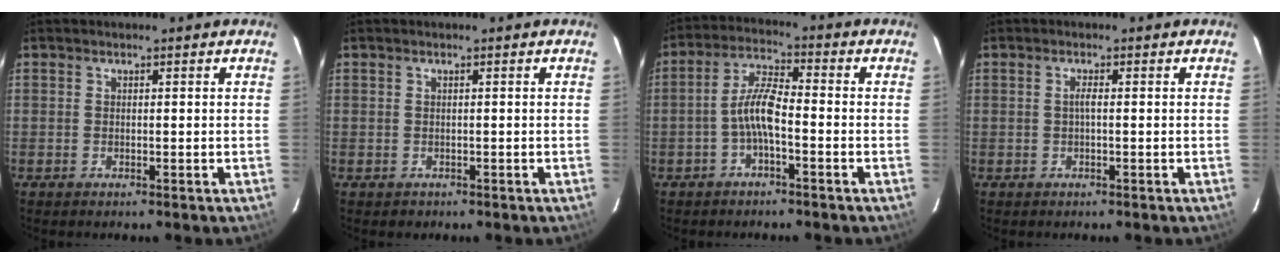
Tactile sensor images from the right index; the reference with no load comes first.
{"total": 0.8, "force": [-0.3, 0.7, 0.0], "torque": [0.001, 0.002, 0.002]}
{"total": 5.9, "force": [-2.1, 1.3, 5.3], "torque": [-0.114, 0.015, -0.042]}
{"total": 1.0, "force": [-0.1, -0.1, 1.0], "torque": [-0.020, 0.004, -0.004]}